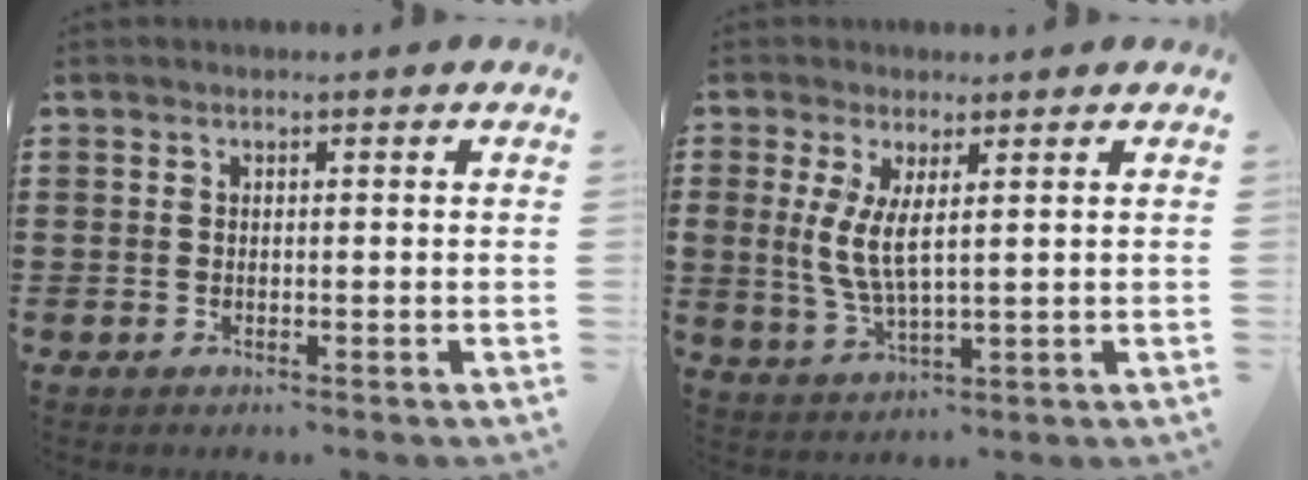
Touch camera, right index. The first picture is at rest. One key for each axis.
{"total": 5.2, "fx": 1.4, "fy": 1.8, "fz": 4.7, "tx": -0.104, "ty": -0.002, "tz": 0.023}